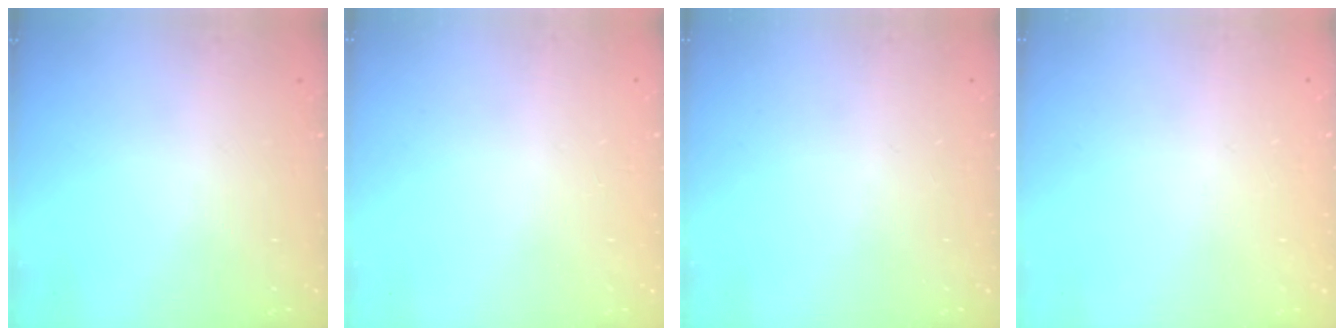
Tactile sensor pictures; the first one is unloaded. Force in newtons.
{"total": 2.6, "press": 2.6, "slide": 0.2}
{"total": 0.0}
{"total": 2.4, "press": 2.4, "slide": 0.2}